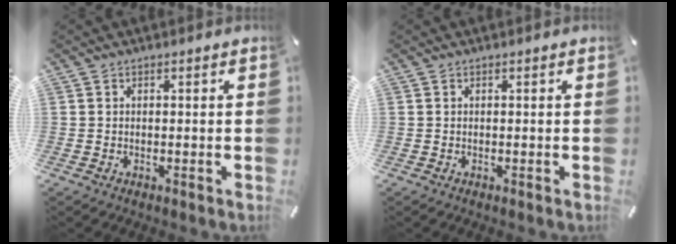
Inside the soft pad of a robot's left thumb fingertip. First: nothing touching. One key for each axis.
{"total": 0.0}